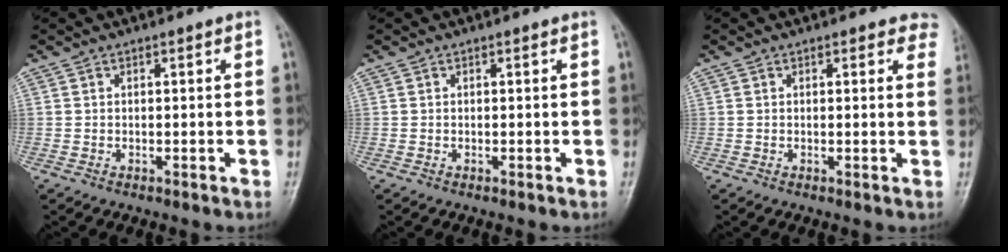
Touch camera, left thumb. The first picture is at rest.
{"total": 0.0}
{"total": 3.7, "force": [2.9, 1.8, 1.5], "torque": [0.015, -0.008, 0.015]}